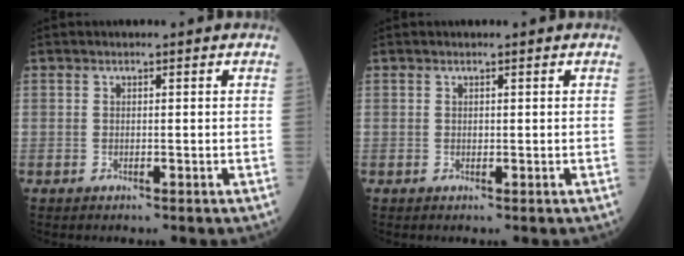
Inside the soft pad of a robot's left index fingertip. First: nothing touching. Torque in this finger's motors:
{"motor_torque": [0.30, -0.22, -0.02, -0.01]}